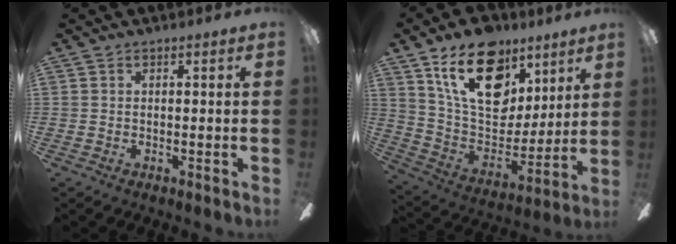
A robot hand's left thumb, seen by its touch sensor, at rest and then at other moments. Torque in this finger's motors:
{"motor_torque": [1.53, 1.43, 1.88, -0.89, 0.37]}